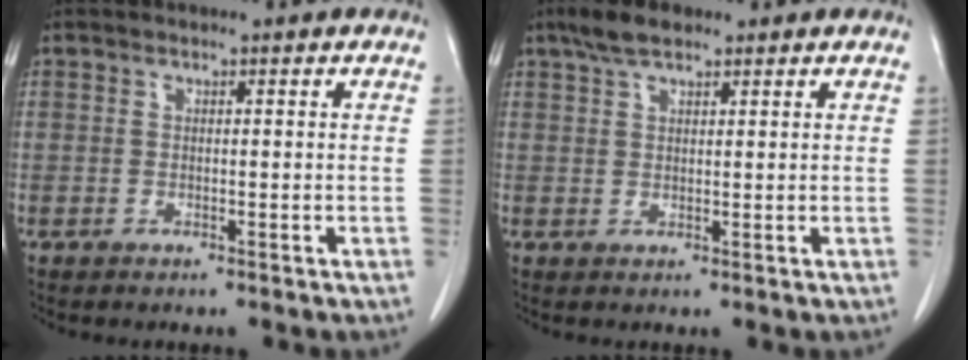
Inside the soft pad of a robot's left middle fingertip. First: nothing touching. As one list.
[{"total": 4.0, "force": [2.9, 1.4, 2.4], "torque": [-0.055, 0.012, 0.055]}]